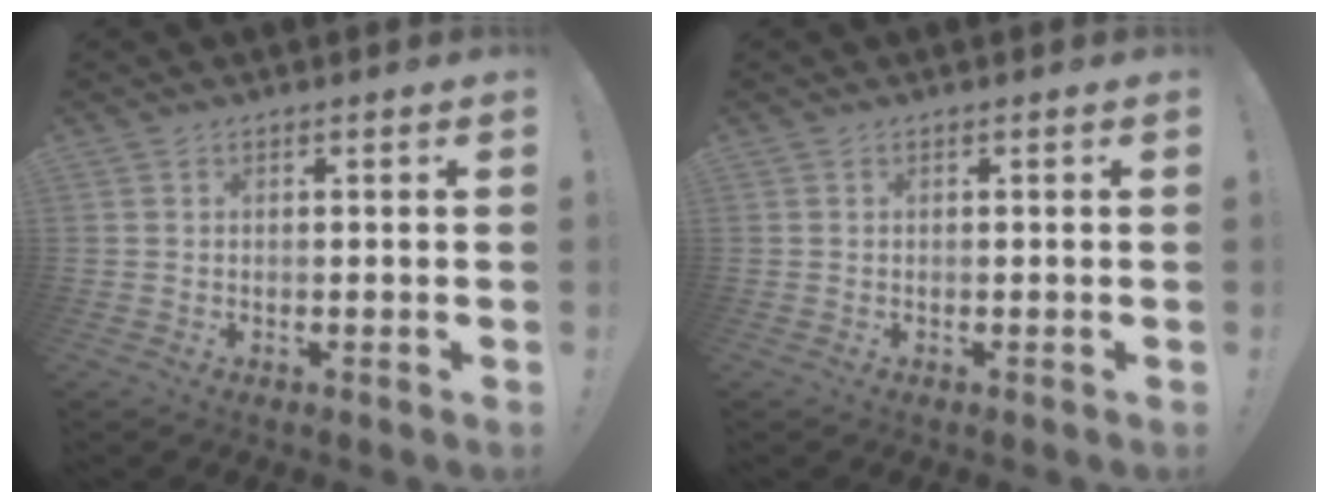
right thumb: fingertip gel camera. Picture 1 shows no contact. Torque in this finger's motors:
{"motor_torque": [0.00, 0.05, -0.15, 0.07, 0.02]}